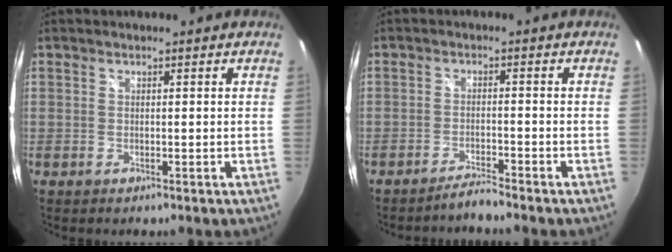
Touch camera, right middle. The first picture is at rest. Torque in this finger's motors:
{"motor_torque": [1.23, -0.91, 0.60, 0.21]}